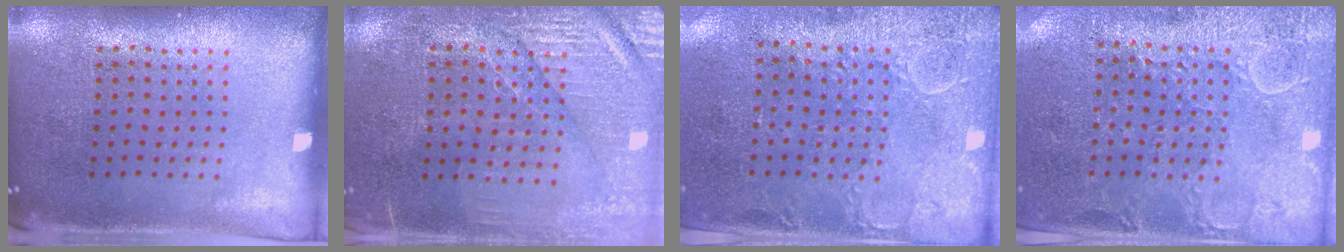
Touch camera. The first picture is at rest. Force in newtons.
{"total": 3.2, "press": 3.0, "slide": 1.1}
{"total": 3.0, "press": 2.2, "slide": 2.0}
{"total": 2.7, "press": 2.6, "slide": 0.7}